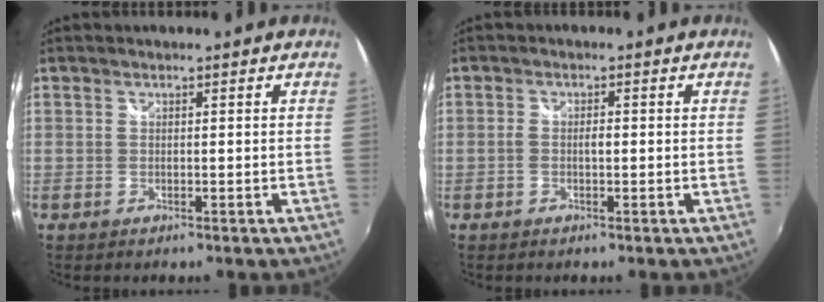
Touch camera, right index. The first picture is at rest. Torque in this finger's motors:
{"motor_torque": [0.48, 0.23, 0.21, 0.05]}